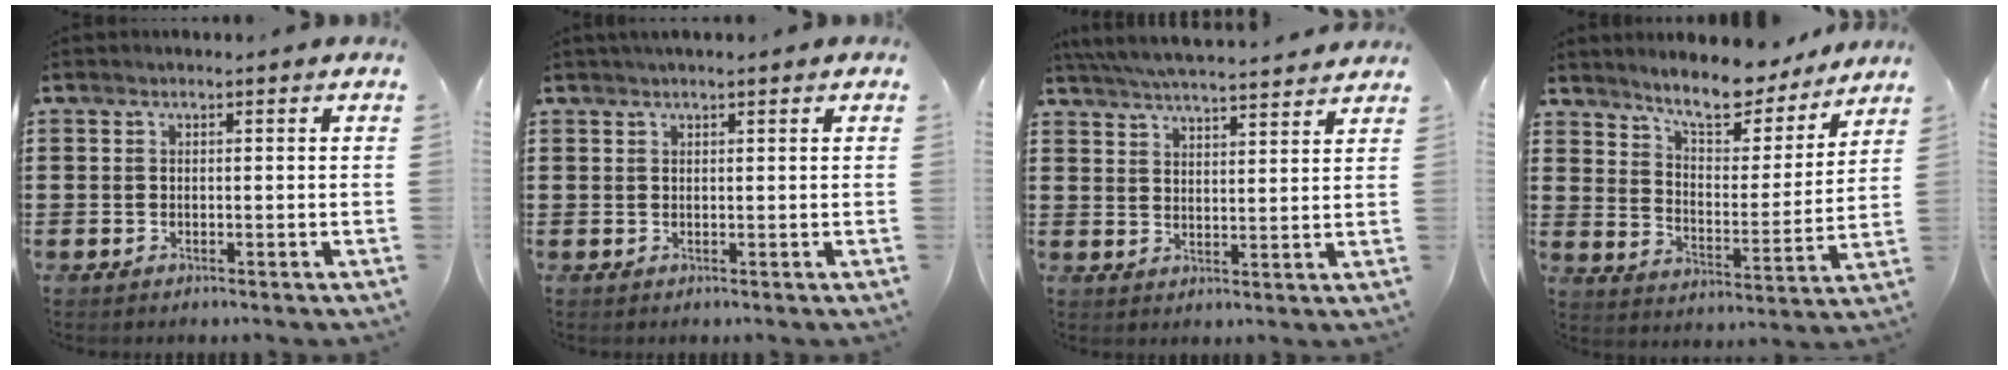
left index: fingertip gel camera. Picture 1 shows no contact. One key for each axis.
{"total": 1.1, "fx": 0.9, "fy": 0.1, "fz": 0.5, "tx": -0.011, "ty": 0.002, "tz": 0.017}
{"total": 5.5, "fx": 5.3, "fy": -0.2, "fz": 1.3, "tx": -0.046, "ty": -0.028, "tz": 0.094}
{"total": 8.8, "fx": 8.1, "fy": 1.6, "fz": 3.1, "tx": -0.076, "ty": -0.050, "tz": 0.142}